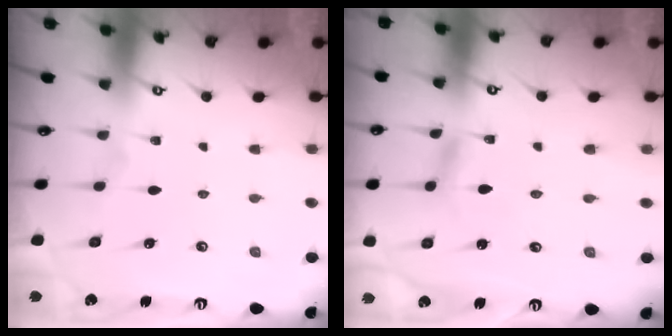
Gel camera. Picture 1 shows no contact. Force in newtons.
{"total": 2.3, "press": 2.3, "slide": 0.3}